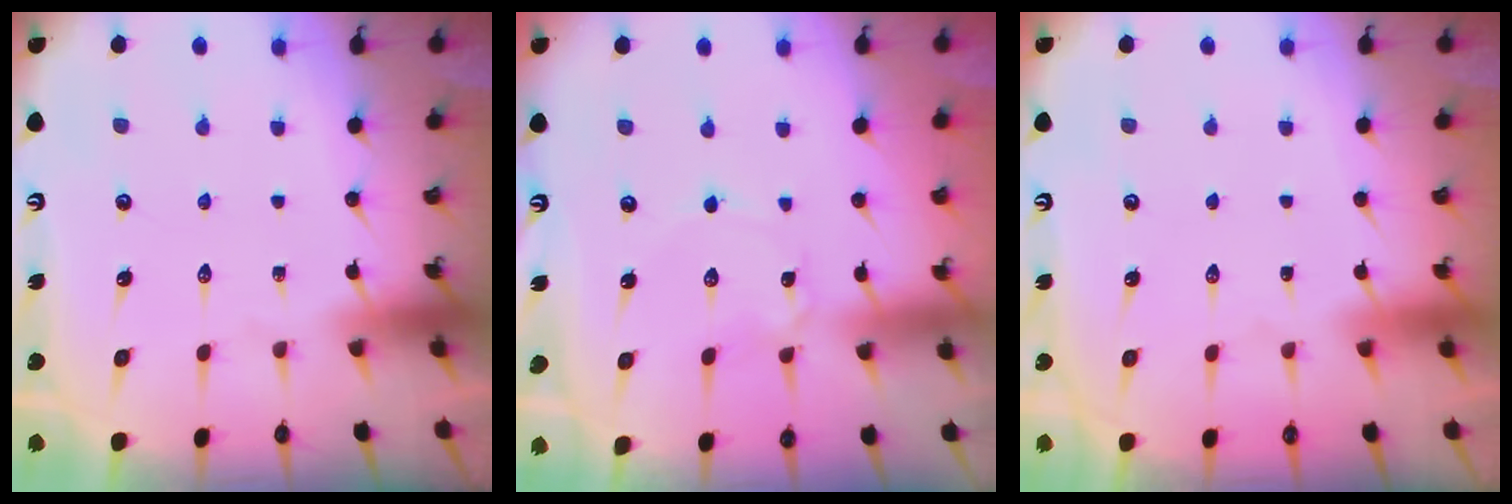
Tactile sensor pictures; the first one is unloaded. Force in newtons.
{"total": 1.6, "press": 1.6, "slide": 0.1}
{"total": 1.6, "press": 1.6, "slide": 0.1}